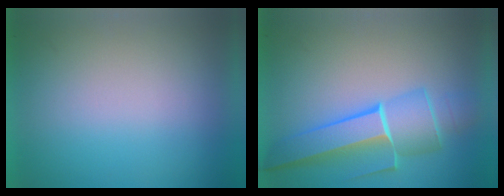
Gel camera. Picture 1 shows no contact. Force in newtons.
{"total": 5.4}